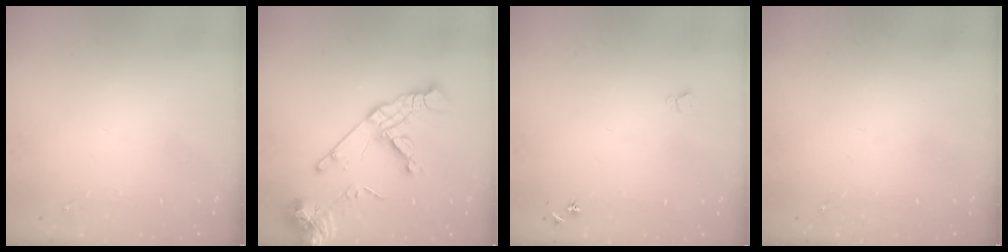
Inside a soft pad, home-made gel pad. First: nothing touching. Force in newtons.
{"total": 16.3, "press": 16.2, "slide": 2.1}
{"total": 3.9, "press": 3.9, "slide": 0.4}
{"total": 0.0}